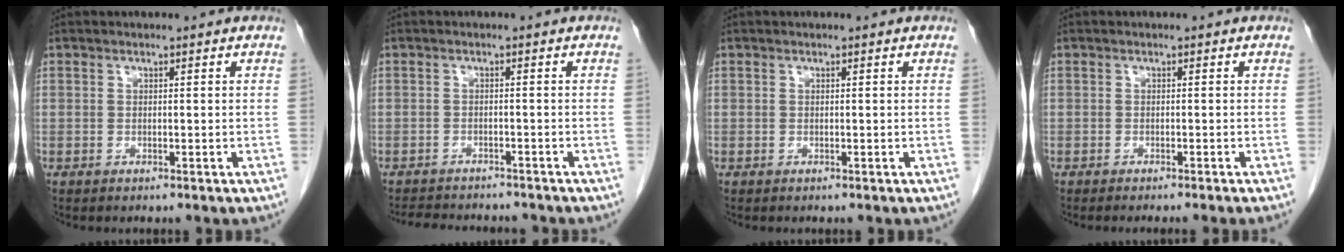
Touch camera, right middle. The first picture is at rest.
{"total": 8.2, "force": [-7.6, 1.9, 2.3], "torque": [-0.037, 0.000, -0.102]}
{"total": 0.0}
{"total": 3.1, "force": [-2.6, -0.8, 1.5], "torque": [-0.010, 0.006, -0.035]}